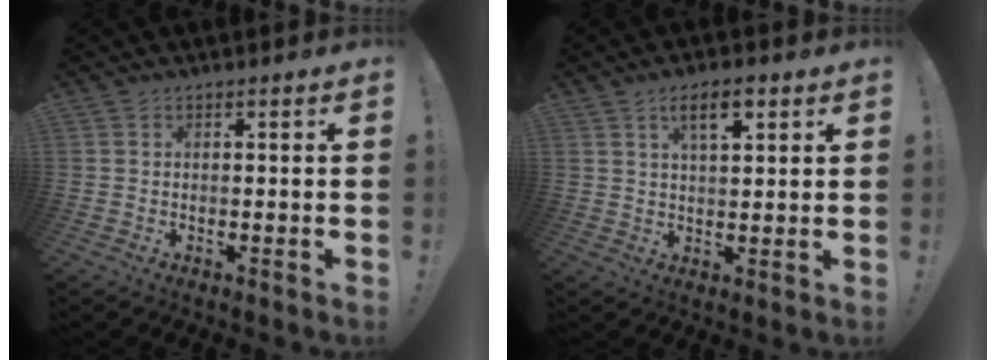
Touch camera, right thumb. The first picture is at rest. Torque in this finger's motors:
{"motor_torque": [0.01, 0.09, 0.62, 0.25, 0.01]}